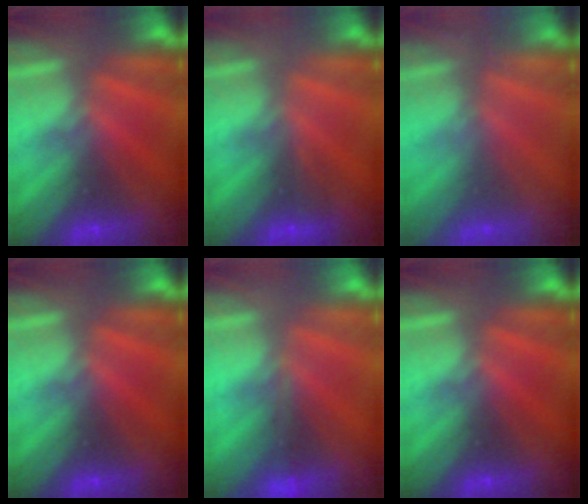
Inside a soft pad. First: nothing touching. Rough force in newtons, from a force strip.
{"total": 2.9}
{"total": 2.4}
{"total": 0.0}
{"total": 1.8}
{"total": 0.0}